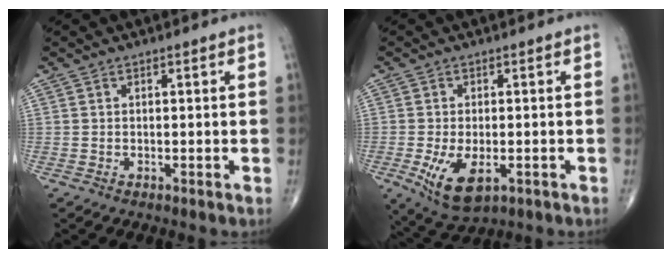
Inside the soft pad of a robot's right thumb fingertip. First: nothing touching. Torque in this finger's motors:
{"motor_torque": [1.19, 0.92, 0.81, -0.08, 0.09]}